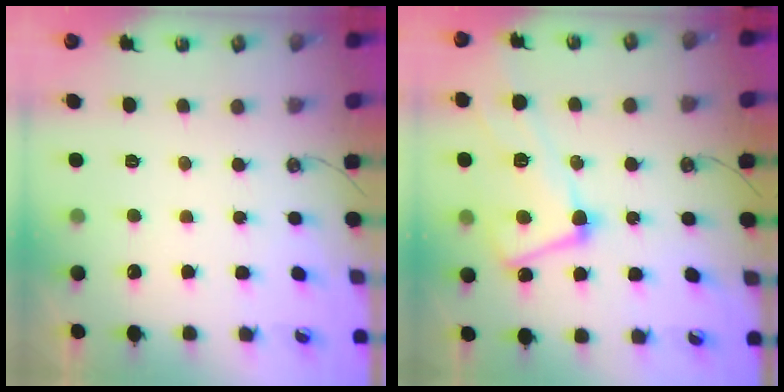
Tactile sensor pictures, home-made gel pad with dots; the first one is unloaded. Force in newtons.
{"total": 8.4, "press": 8.2, "slide": 1.6}